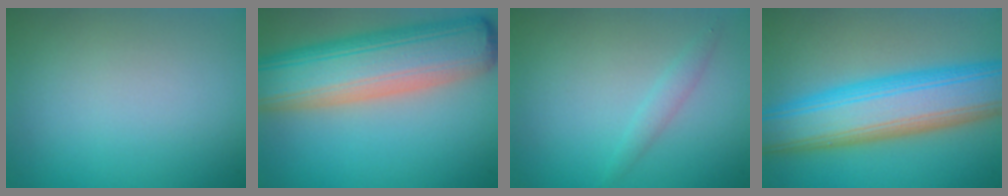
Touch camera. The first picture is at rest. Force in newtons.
{"total": 11.1, "press": 11.1, "slide": 0.8}
{"total": 1.5, "press": 1.5, "slide": 0.1}
{"total": 10.6, "press": 10.6, "slide": 0.1}